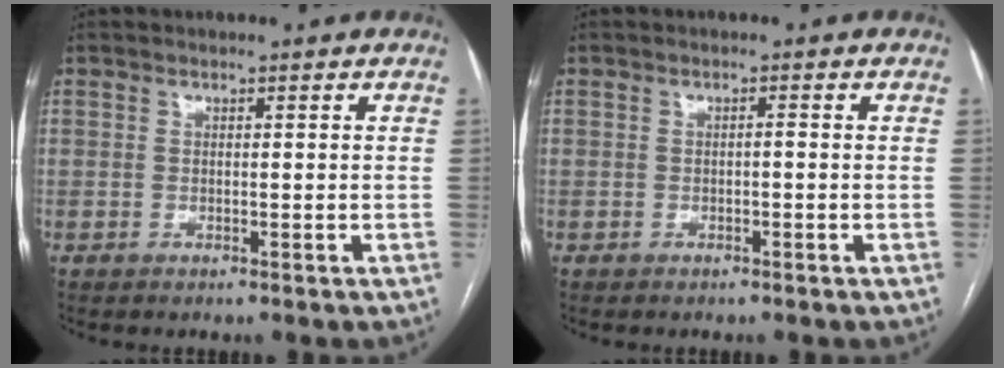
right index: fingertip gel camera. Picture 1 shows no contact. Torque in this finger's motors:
{"motor_torque": [0.50, -0.39, 0.30, 0.10]}